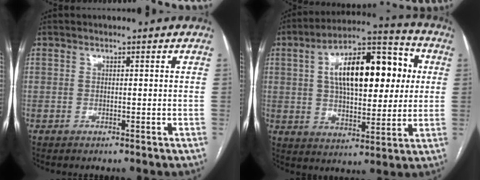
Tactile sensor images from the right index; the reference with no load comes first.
{"total": 18.1, "force": [4.0, 7.4, 16.0], "torque": [-0.257, 0.037, 0.060]}